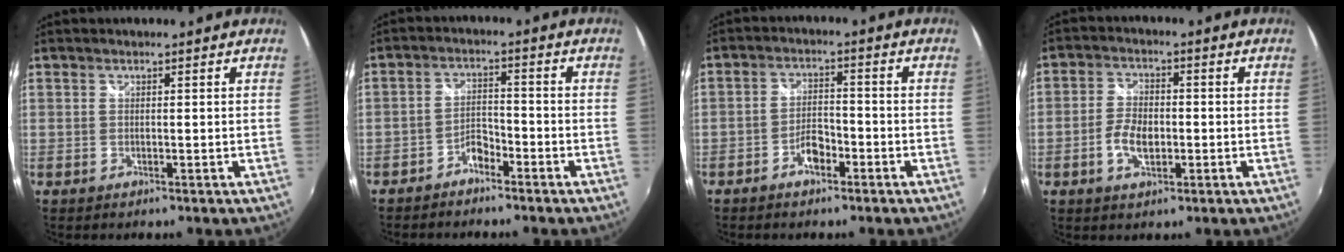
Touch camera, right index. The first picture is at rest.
{"total": 3.7, "force": [-3.1, 1.5, 1.4], "torque": [-0.039, 0.012, -0.055]}
{"total": 4.3, "force": [-2.8, 1.9, 2.7], "torque": [-0.058, 0.008, -0.045]}
{"total": 5.9, "force": [-1.6, 3.3, 4.6], "torque": [-0.098, 0.007, -0.028]}